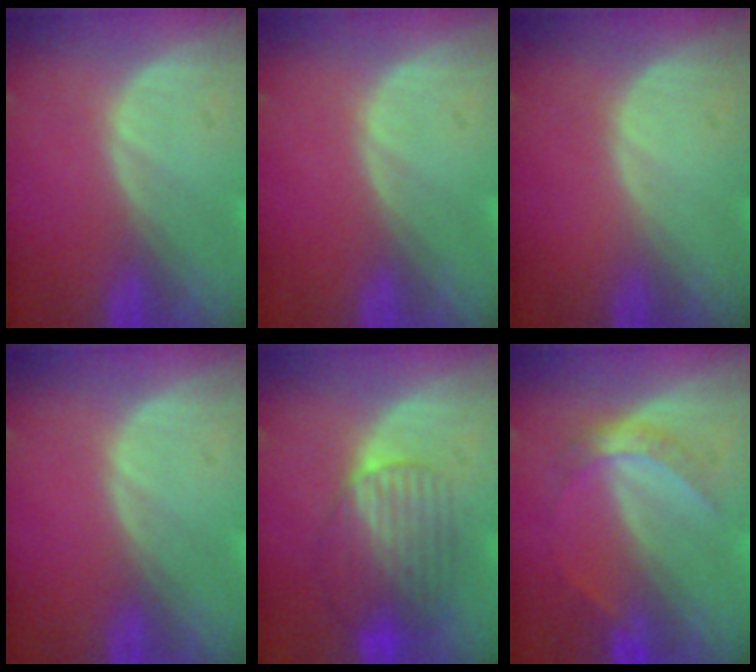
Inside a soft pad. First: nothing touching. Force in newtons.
{"total": 0.0}
{"total": 0.0}
{"total": 0.0}
{"total": 7.8, "press": 7.4, "slide": 2.4}
{"total": 4.8, "press": 4.3, "slide": 2.1}